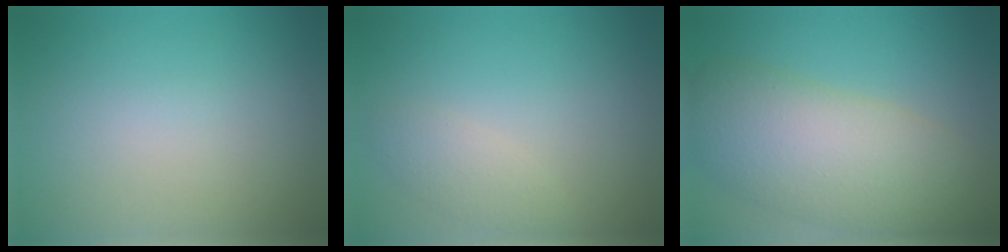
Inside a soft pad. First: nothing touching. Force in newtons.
{"total": 1.9, "press": 1.9, "slide": 0.1}
{"total": 10.1, "press": 10.0, "slide": 0.6}